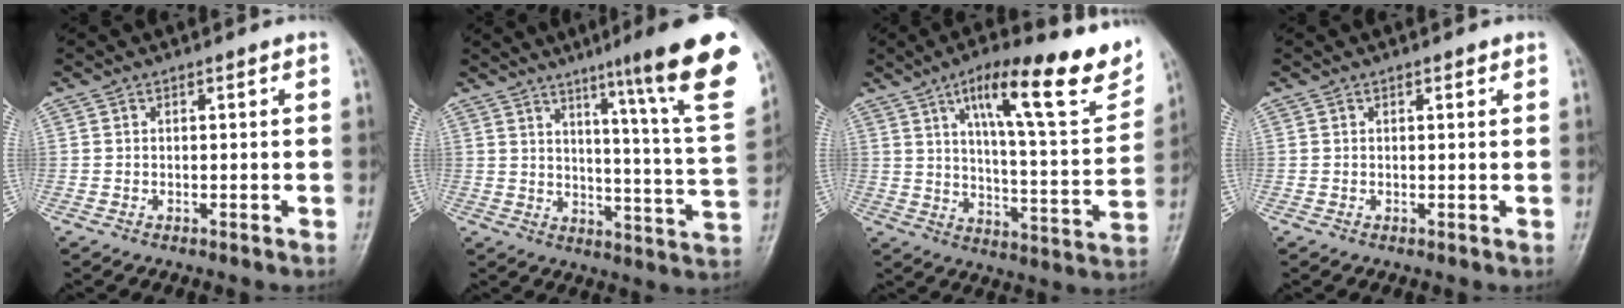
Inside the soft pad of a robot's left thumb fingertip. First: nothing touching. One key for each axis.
{"total": 21.0, "fx": 12.6, "fy": 0.9, "fz": 16.8, "tx": -0.205, "ty": -0.066, "tz": 0.165}
{"total": 21.2, "fx": 12.4, "fy": 4.6, "fz": 16.5, "tx": -0.208, "ty": -0.047, "tz": 0.191}
{"total": 0.7, "fx": 0.5, "fy": 0.3, "fz": 0.4, "tx": -0.004, "ty": -0.002, "tz": 0.005}